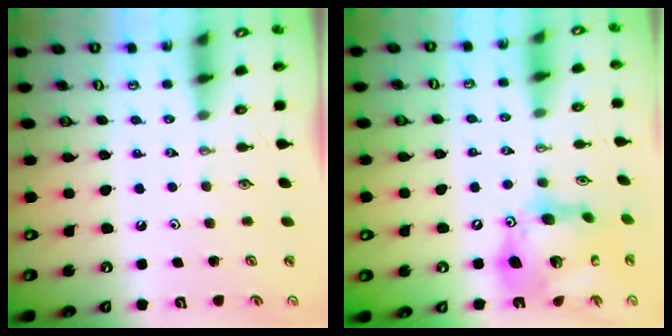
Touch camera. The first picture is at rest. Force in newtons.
{"total": 20.0, "press": 19.9, "slide": 2.2}